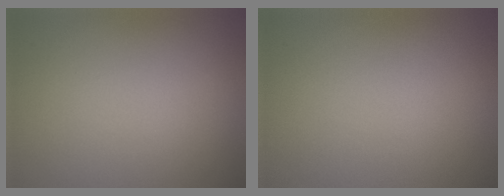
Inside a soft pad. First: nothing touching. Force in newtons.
{"total": 0.0}